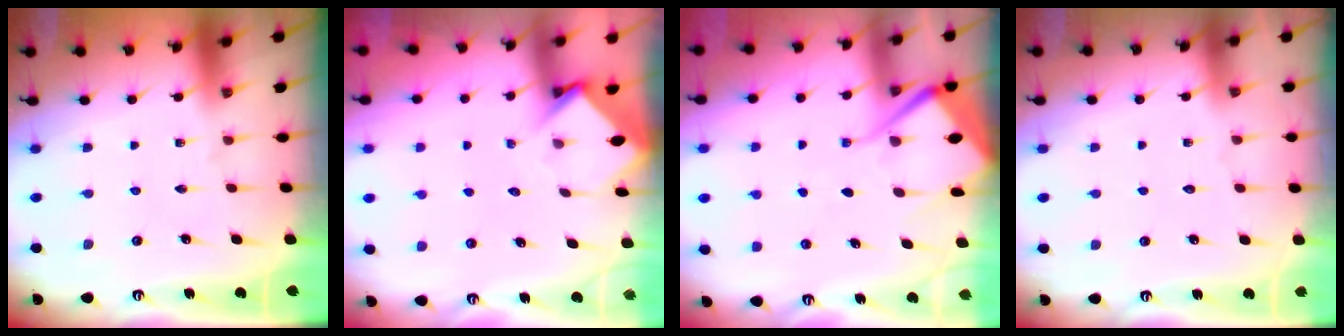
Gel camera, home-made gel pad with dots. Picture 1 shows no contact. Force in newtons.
{"total": 3.6, "press": 3.6, "slide": 0.3}
{"total": 8.6, "press": 8.6, "slide": 0.9}
{"total": 0.8, "press": 0.8, "slide": 0.1}